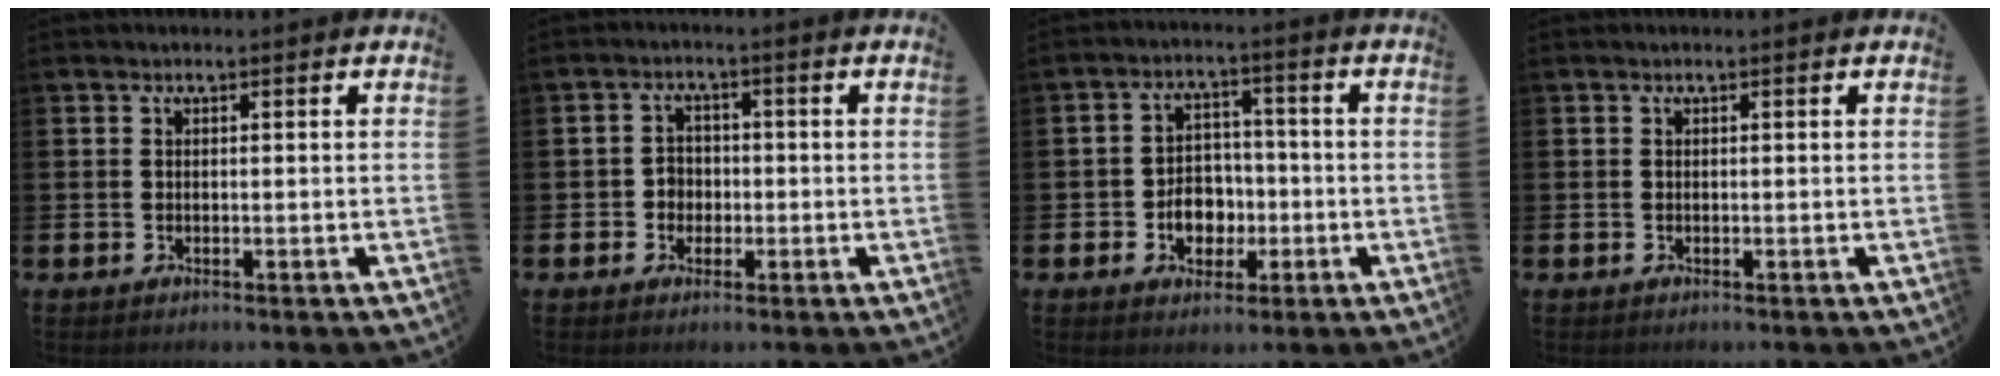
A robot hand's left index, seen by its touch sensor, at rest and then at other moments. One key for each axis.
{"total": 2.5, "fx": -0.7, "fy": 2.4, "fz": 0.6, "tx": -0.006, "ty": 0.004, "tz": -0.022}
{"total": 5.0, "fx": -1.5, "fy": 4.2, "fz": 2.4, "tx": -0.032, "ty": 0.003, "tz": -0.034}
{"total": 0.0}